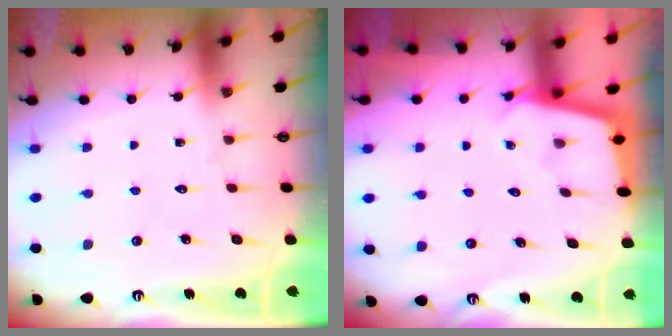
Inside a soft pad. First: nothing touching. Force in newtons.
{"total": 2.4, "press": 2.4, "slide": 0.2}